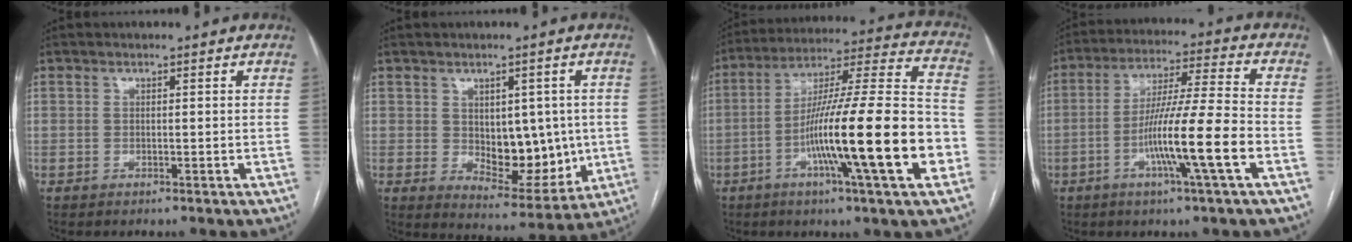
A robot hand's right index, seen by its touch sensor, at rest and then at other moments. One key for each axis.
{"total": 10.6, "fx": 0.0, "fy": 5.8, "fz": 8.8, "tx": -0.115, "ty": -0.004, "tz": 0.021}
{"total": 22.9, "fx": -6.9, "fy": 0.6, "fz": 21.8, "tx": -0.336, "ty": -0.008, "tz": -0.118}
{"total": 13.1, "fx": -4.3, "fy": -1.0, "fz": 12.3, "tx": -0.222, "ty": -0.005, "tz": -0.082}